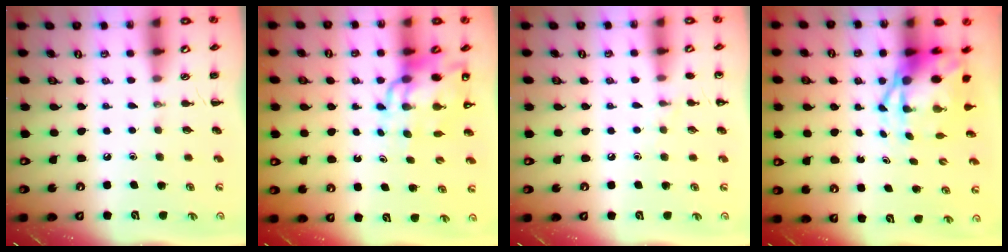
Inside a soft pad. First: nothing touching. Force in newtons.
{"total": 13.7, "press": 13.1, "slide": 4.1}
{"total": 4.0, "press": 3.7, "slide": 1.5}
{"total": 7.0, "press": 6.8, "slide": 1.9}